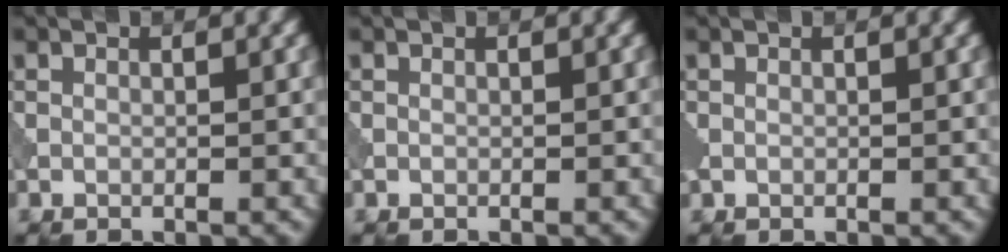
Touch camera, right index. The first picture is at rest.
{"total": 0.0}
{"total": 0.8, "force": [0.0, 0.7, 0.4], "torque": [-0.016, 0.001, 0.000]}